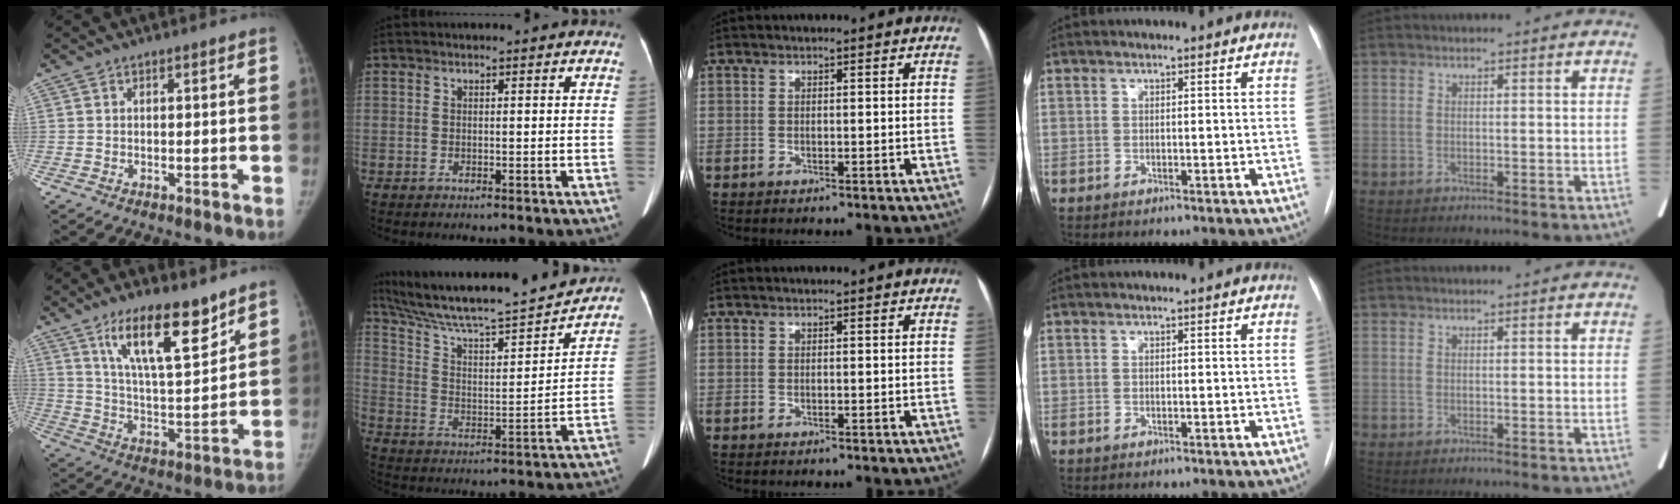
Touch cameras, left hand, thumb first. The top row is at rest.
{"thumb": {"total": 14.9, "force": [9.8, 4.4, 10.3], "torque": [-0.146, -0.065, 0.177]}, "index": {"total": 19.2, "force": [17.1, 0.9, 8.7], "torque": [-0.157, 0.004, 0.277]}}